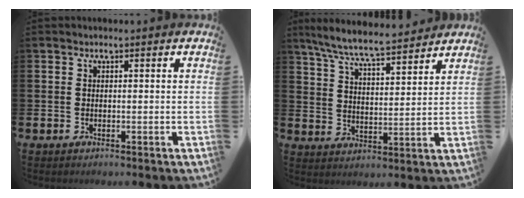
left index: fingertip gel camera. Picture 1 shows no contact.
{"total": 7.4, "force": [7.0, 0.3, 2.4], "torque": [-0.073, -0.044, 0.122]}